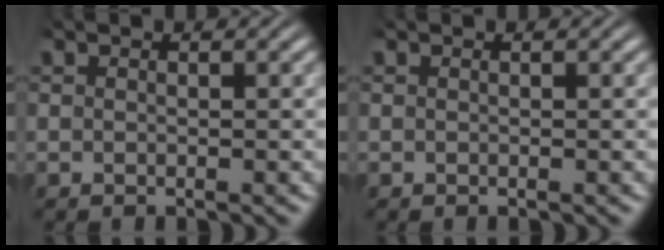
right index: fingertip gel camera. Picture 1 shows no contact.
{"total": 0.0}